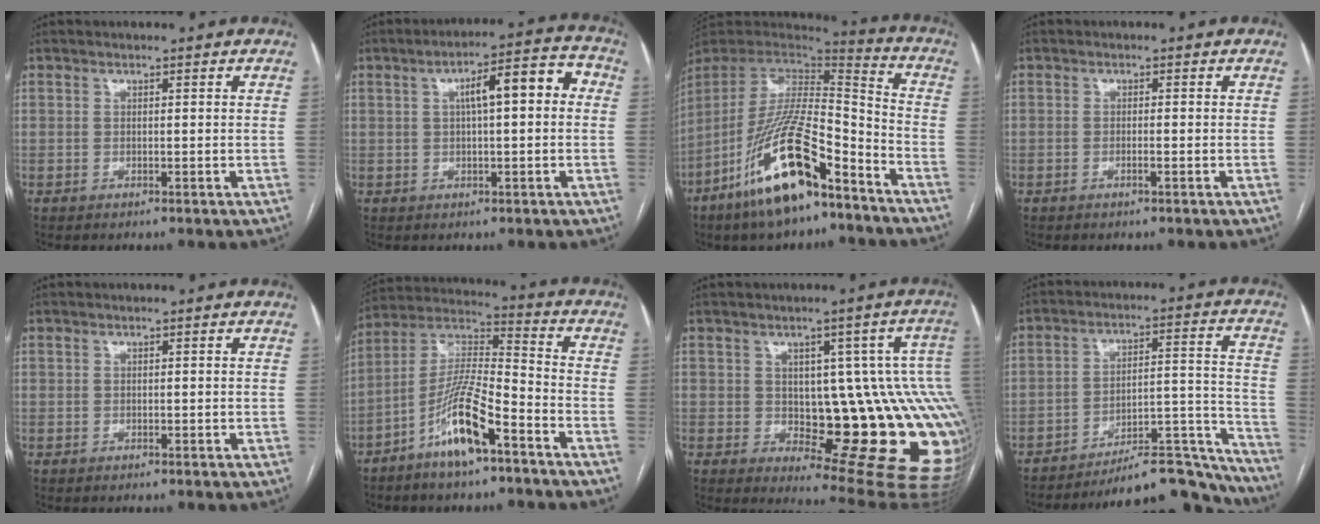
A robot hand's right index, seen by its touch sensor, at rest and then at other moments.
{"total": 8.6, "force": [1.2, 2.0, 8.3], "torque": [-0.122, 0.038, 0.015]}
{"total": 21.3, "force": [-13.2, 5.0, 15.9], "torque": [-0.317, -0.021, -0.240]}
{"total": 0.9, "force": [-0.4, 0.0, 0.8], "torque": [-0.018, 0.000, -0.007]}
{"total": 0.7, "force": [0.4, 0.5, 0.3], "torque": [0.000, 0.001, 0.007]}
{"total": 12.5, "force": [-6.9, 1.9, 10.3], "torque": [-0.206, -0.002, -0.133]}
{"total": 17.4, "force": [-1.1, 5.4, 16.5], "torque": [-0.125, 0.013, 0.002]}
{"total": 20.1, "force": [-19.0, 3.3, 5.6], "torque": [-0.023, 0.052, -0.267]}